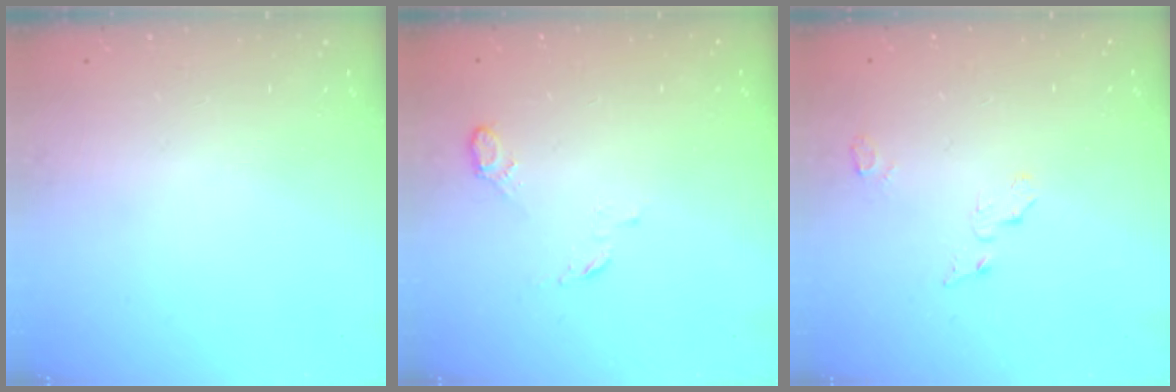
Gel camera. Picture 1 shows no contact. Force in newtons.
{"total": 4.2, "press": 4.2, "slide": 0.7}
{"total": 4.1, "press": 4.1, "slide": 0.4}